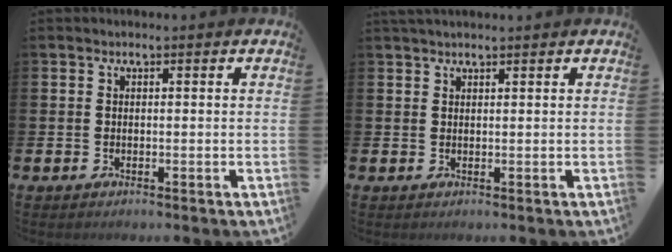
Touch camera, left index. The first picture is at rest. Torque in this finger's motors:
{"motor_torque": [0.68, -1.22, 0.53, 0.11]}